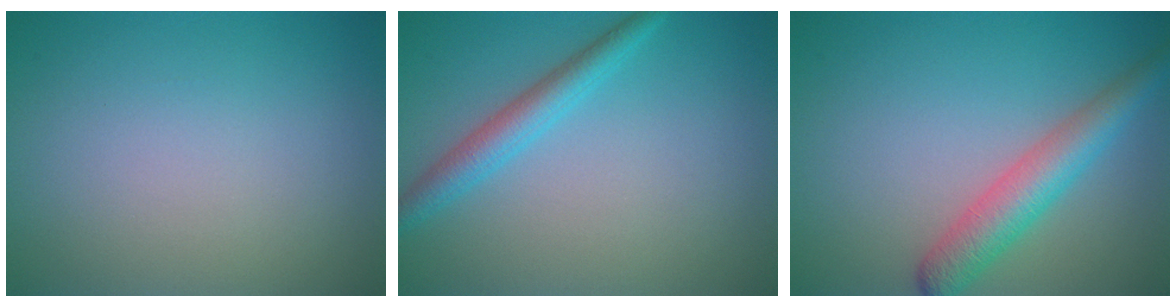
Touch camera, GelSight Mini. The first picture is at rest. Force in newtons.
{"total": 2.9, "press": 2.9, "slide": 0.1}
{"total": 4.4, "press": 4.4, "slide": 0.1}